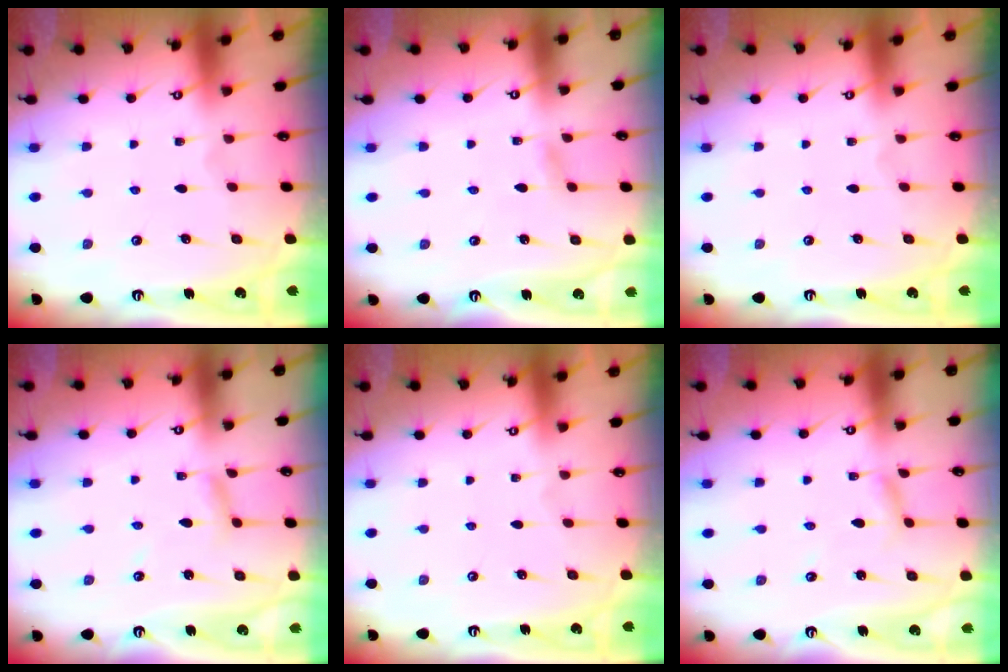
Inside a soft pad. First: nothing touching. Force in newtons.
{"total": 2.8, "press": 2.8, "slide": 0.4}
{"total": 0.0}
{"total": 4.1, "press": 4.1, "slide": 0.4}
{"total": 0.0}
{"total": 2.3, "press": 2.3, "slide": 0.1}